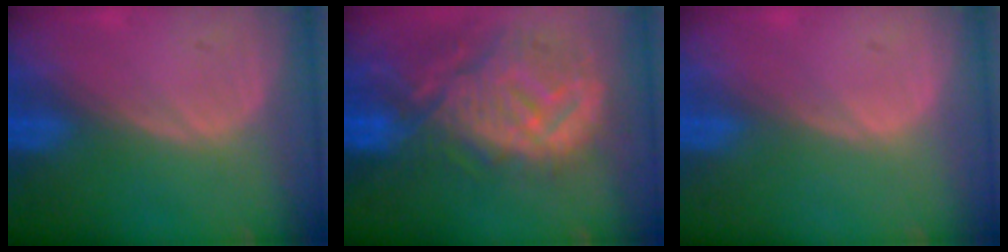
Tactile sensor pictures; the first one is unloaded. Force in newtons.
{"total": 12.7, "press": 11.2, "slide": 5.9}
{"total": 0.0}